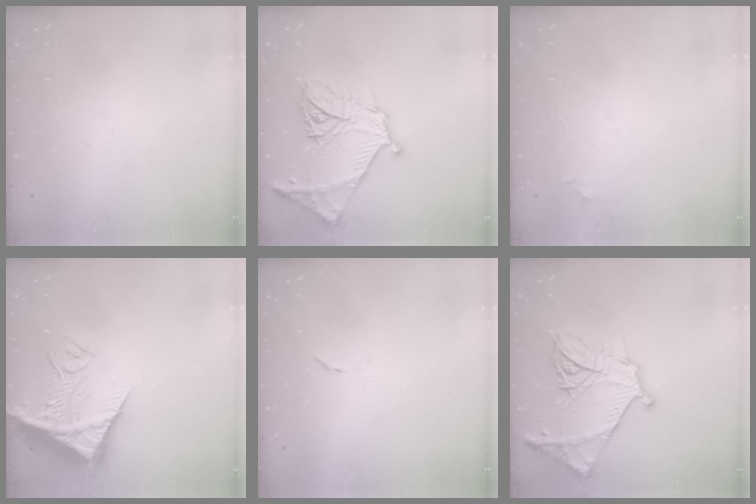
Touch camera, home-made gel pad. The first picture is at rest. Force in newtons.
{"total": 19.4, "press": 19.3, "slide": 2.0}
{"total": 3.3, "press": 3.2, "slide": 0.5}
{"total": 13.0, "press": 12.9, "slide": 1.8}
{"total": 5.9, "press": 5.9, "slide": 0.4}
{"total": 19.4, "press": 19.3, "slide": 2.0}